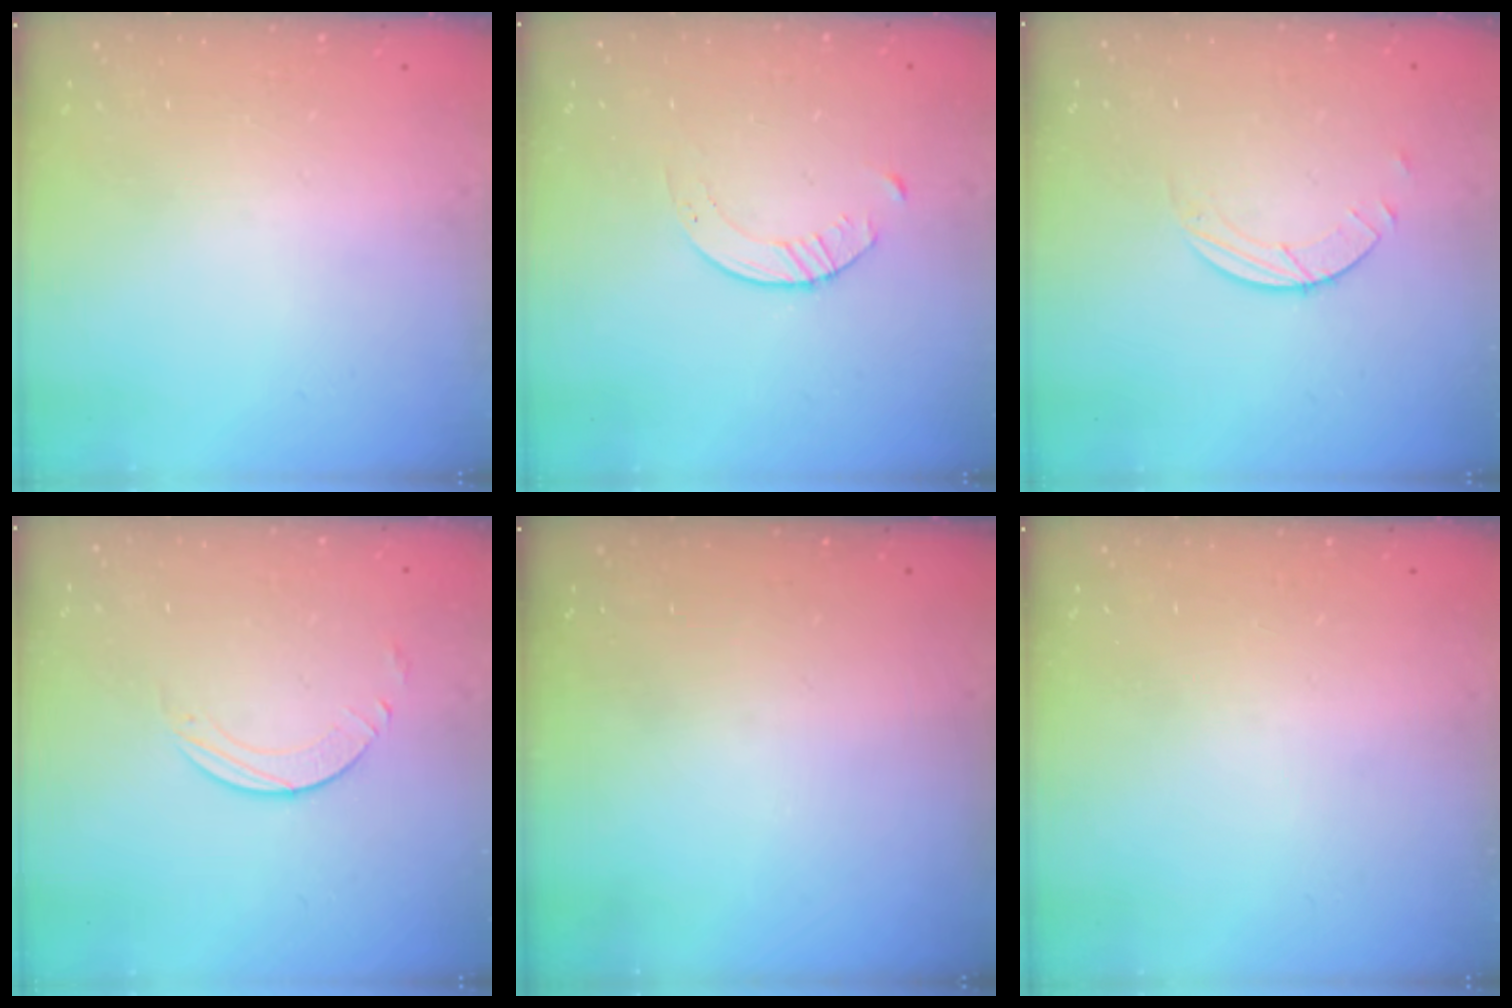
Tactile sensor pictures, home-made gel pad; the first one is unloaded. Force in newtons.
{"total": 2.1, "press": 2.0, "slide": 0.3}
{"total": 2.0, "press": 2.0, "slide": 0.2}
{"total": 3.2, "press": 3.2, "slide": 0.3}
{"total": 0.0}
{"total": 0.0}